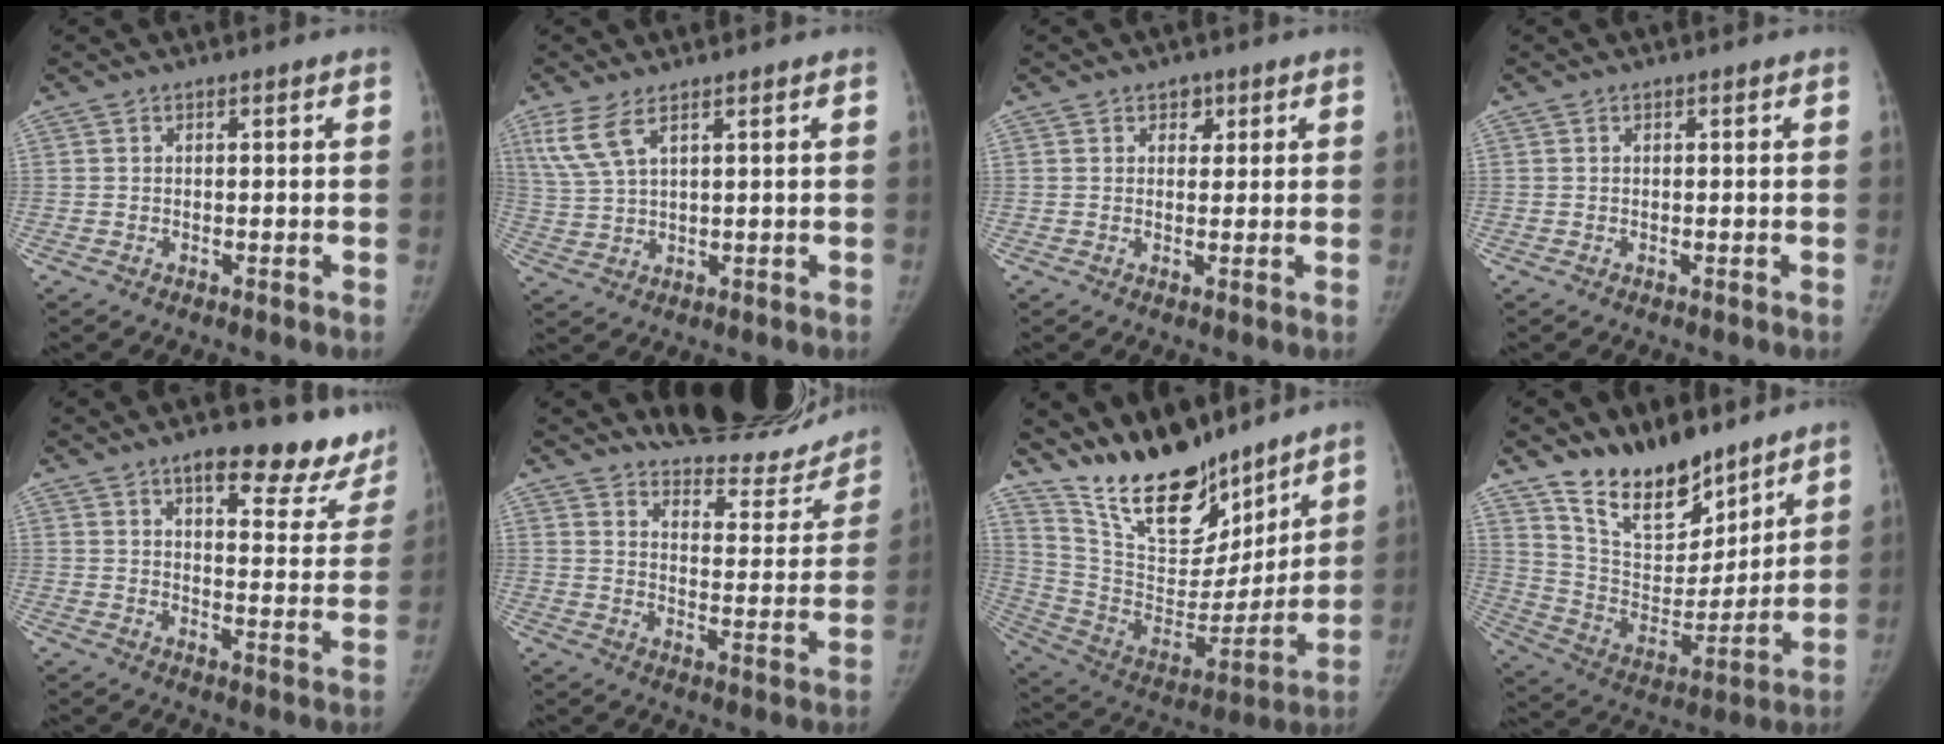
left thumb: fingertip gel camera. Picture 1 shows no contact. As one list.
[{"total": 6.2, "force": [3.9, 1.9, 4.5], "torque": [-0.108, -0.009, 0.089]}, {"total": 2.5, "force": [1.4, 1.8, 1.0], "torque": [0.005, -0.006, 0.017]}, {"total": 0.0}, {"total": 16.8, "force": [13.4, 6.0, 8.1], "torque": [-0.048, -0.081, 0.158]}, {"total": 19.6, "force": [18.0, 5.8, 5.0], "torque": [-0.020, -0.129, 0.230]}, {"total": 22.6, "force": [18.1, 9.2, 9.8], "torque": [-0.133, -0.100, 0.321]}, {"total": 17.6, "force": [13.3, 8.2, 8.0], "torque": [-0.087, -0.090, 0.240]}]